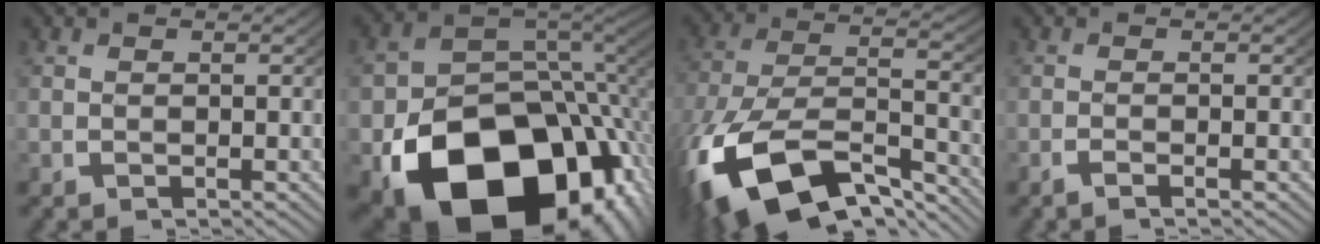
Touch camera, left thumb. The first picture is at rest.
{"total": 24.3, "force": [-7.3, 15.0, 17.6], "torque": [-0.304, -0.076, -0.078]}
{"total": 16.0, "force": [-7.0, 9.5, 10.8], "torque": [-0.235, -0.059, -0.085]}
{"total": 1.0, "force": [-0.8, 0.1, 0.6], "torque": [-0.015, -0.002, -0.017]}